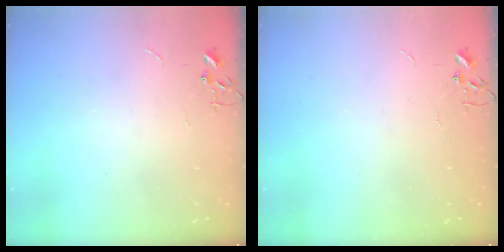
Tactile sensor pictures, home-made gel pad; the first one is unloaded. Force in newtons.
{"total": 0.0}